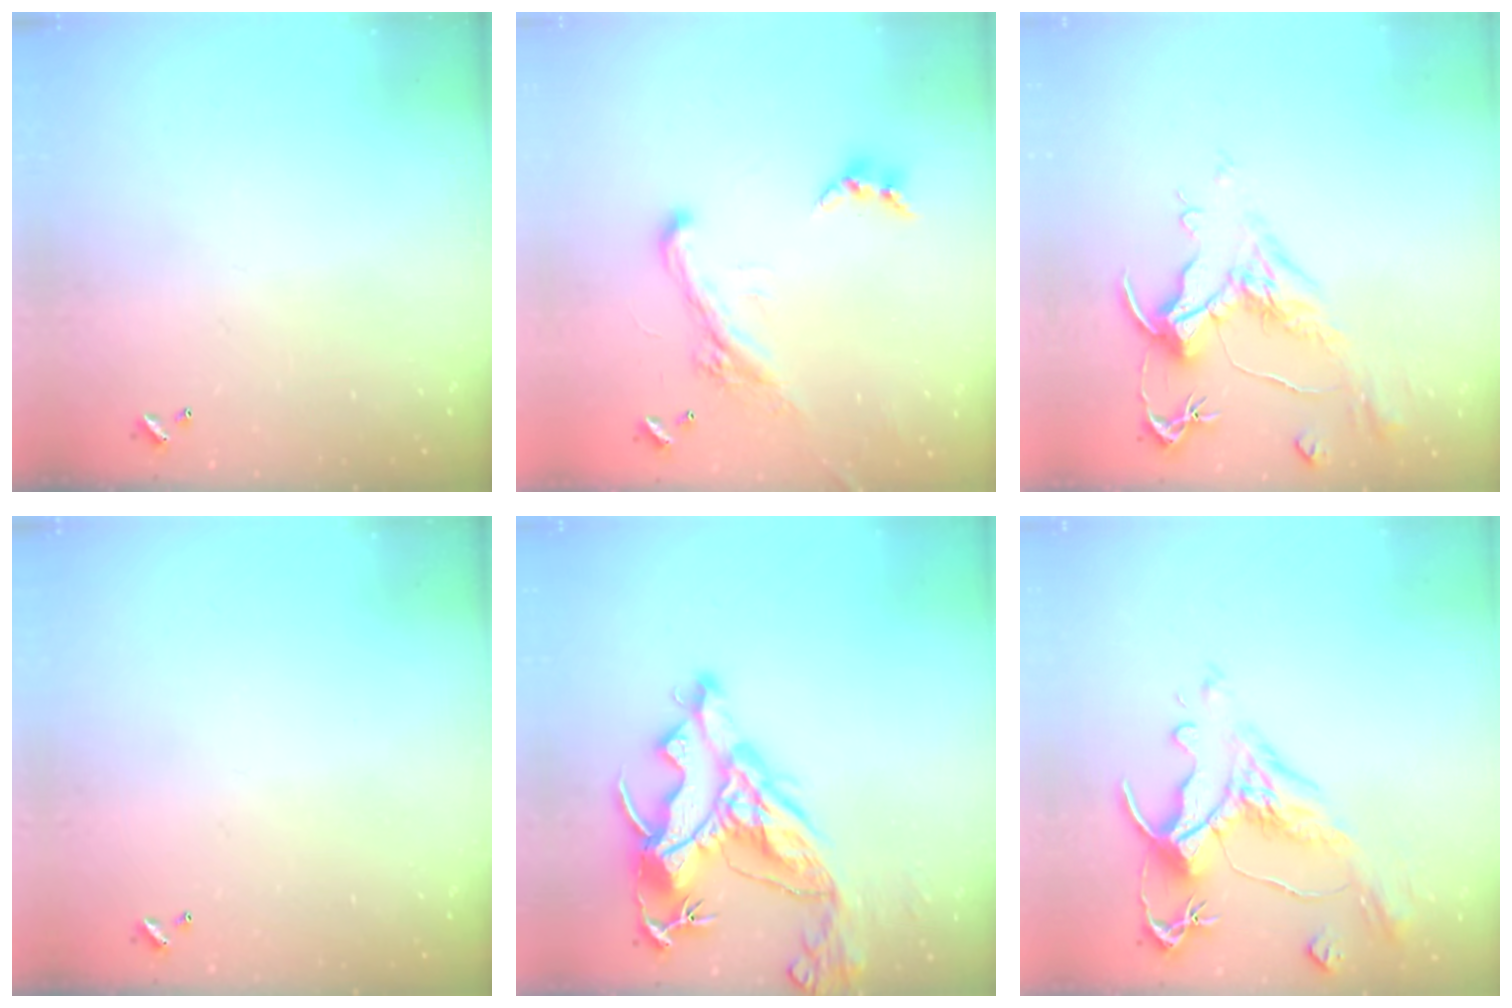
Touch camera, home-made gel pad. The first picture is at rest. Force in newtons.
{"total": 3.4, "press": 3.1, "slide": 1.4}
{"total": 1.6, "press": 0.8, "slide": 1.5}
{"total": 0.0}
{"total": 16.7, "press": 16.6, "slide": 2.3}
{"total": 1.6, "press": 0.3, "slide": 1.5}